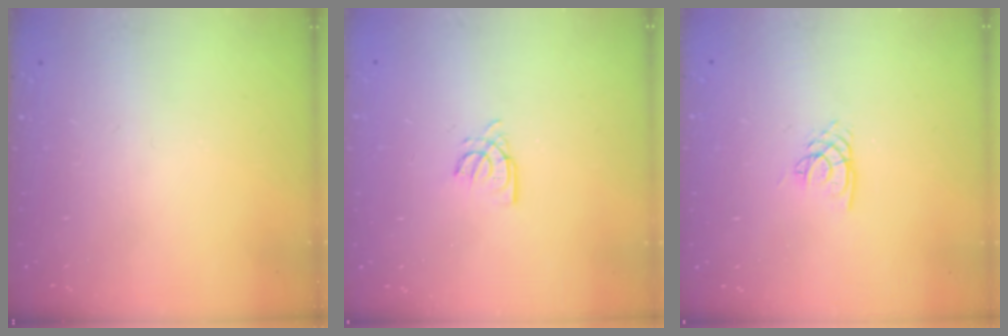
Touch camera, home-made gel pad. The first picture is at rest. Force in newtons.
{"total": 5.0, "press": 5.0, "slide": 0.4}
{"total": 2.1, "press": 2.1, "slide": 0.1}